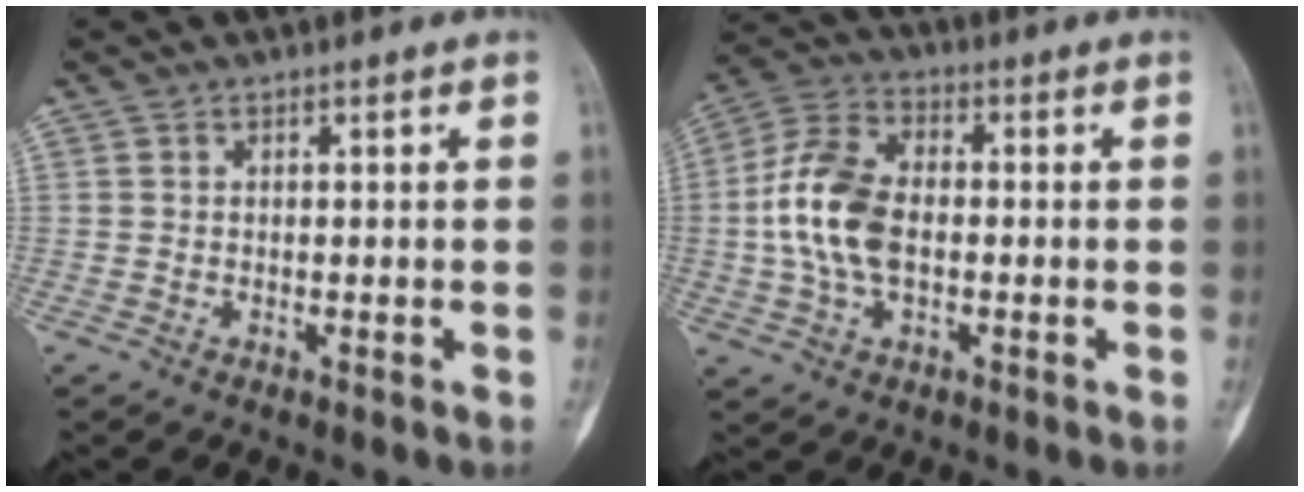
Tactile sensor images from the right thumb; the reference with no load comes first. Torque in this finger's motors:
{"motor_torque": [1.62, 1.17, 0.96, -1.35, 0.30]}